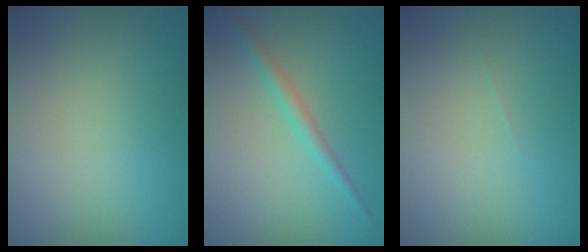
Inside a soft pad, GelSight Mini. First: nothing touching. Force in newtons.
{"total": 1.7, "press": 1.7, "slide": 0.1}
{"total": 0.0}